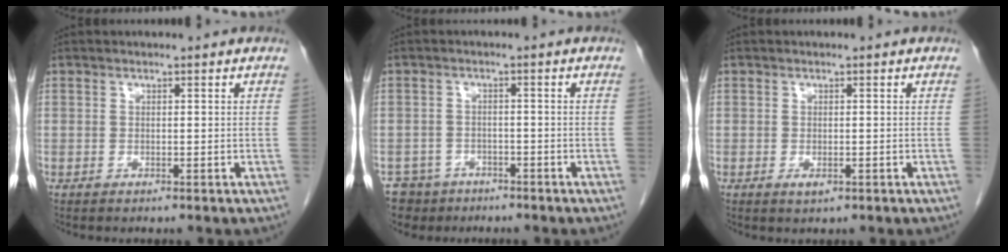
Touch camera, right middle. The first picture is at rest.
{"total": 5.5, "force": [-4.1, 3.7, -0.2], "torque": [0.003, 0.002, -0.068]}
{"total": 1.3, "force": [-0.5, 0.6, 1.0], "torque": [-0.017, -0.003, -0.003]}